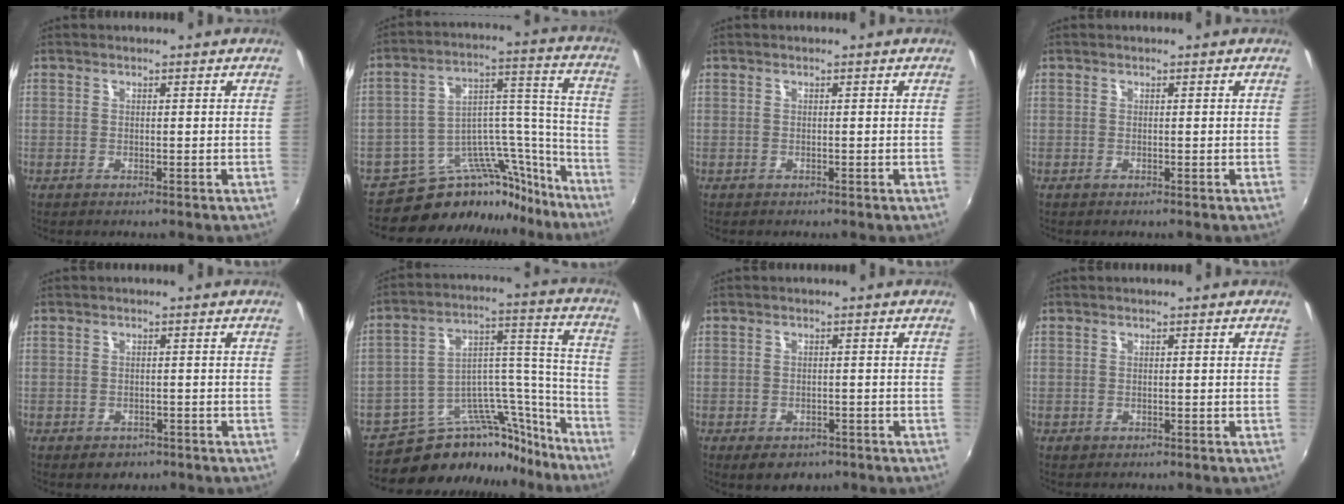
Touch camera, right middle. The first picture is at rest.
{"total": 17.9, "force": [-15.8, 7.4, 4.1], "torque": [-0.046, 0.072, -0.240]}
{"total": 0.0}
{"total": 0.0}
{"total": 3.1, "force": [-1.8, 2.2, 1.2], "torque": [-0.025, -0.009, -0.022]}
{"total": 19.6, "force": [-17.4, 7.8, 4.8], "torque": [-0.060, 0.074, -0.261]}
{"total": 5.4, "force": [-3.3, 3.3, 2.6], "torque": [-0.055, -0.019, -0.042]}
{"total": 0.6, "force": [-0.3, 0.5, 0.2], "torque": [-0.002, -0.004, -0.005]}